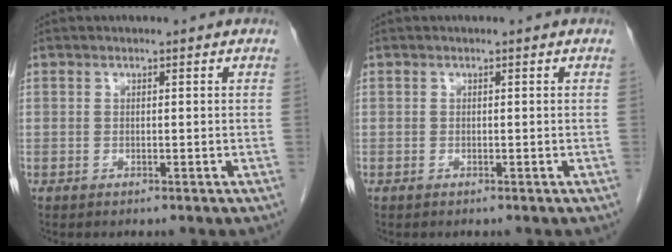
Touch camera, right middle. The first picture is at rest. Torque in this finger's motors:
{"motor_torque": [0.05, -0.08, 0.04, 0.01]}